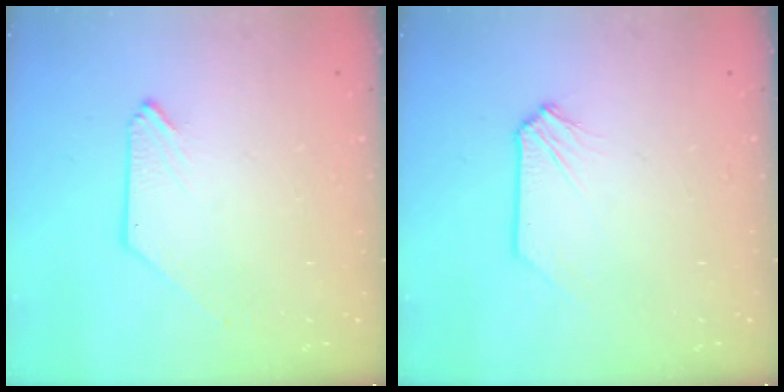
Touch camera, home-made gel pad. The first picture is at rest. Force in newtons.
{"total": 0.0}